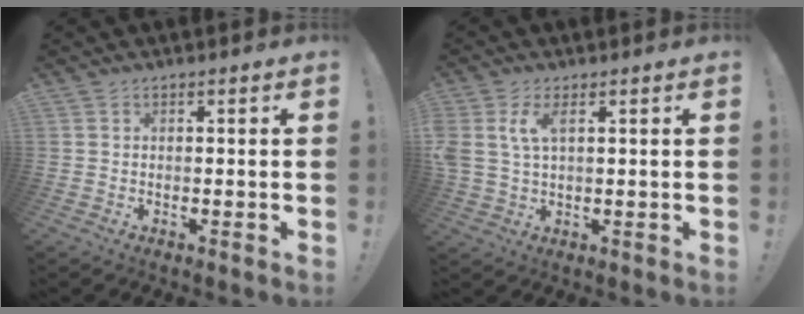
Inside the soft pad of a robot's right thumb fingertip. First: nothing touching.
{"total": 6.0, "force": [2.5, 2.7, 4.8], "torque": [-0.103, -0.008, 0.044]}